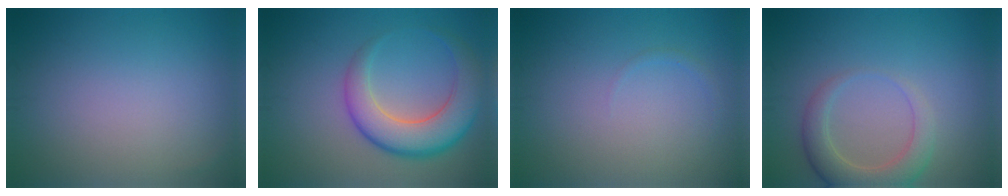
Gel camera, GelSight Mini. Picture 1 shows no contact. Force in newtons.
{"total": 6.5, "press": 6.5, "slide": 0.2}
{"total": 0.5, "press": 0.5, "slide": 0.1}
{"total": 4.1, "press": 4.0, "slide": 0.5}